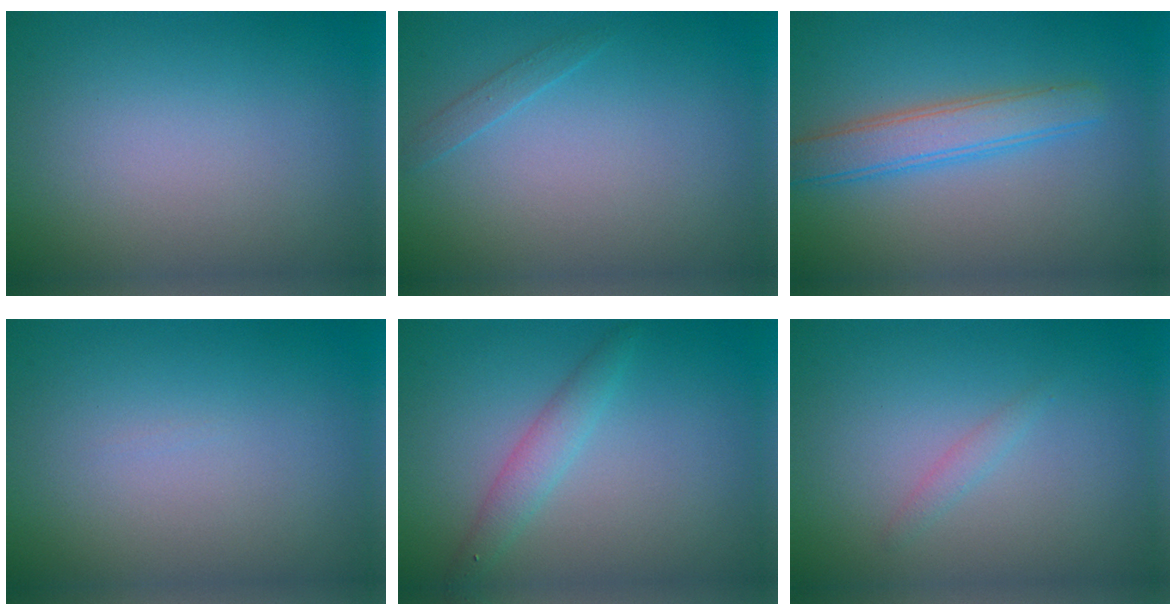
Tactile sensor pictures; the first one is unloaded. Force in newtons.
{"total": 0.8, "press": 0.8, "slide": 0.1}
{"total": 3.6, "press": 3.6, "slide": 0.1}
{"total": 0.0}
{"total": 1.9, "press": 1.9, "slide": 0.1}
{"total": 0.8, "press": 0.8, "slide": 0.1}